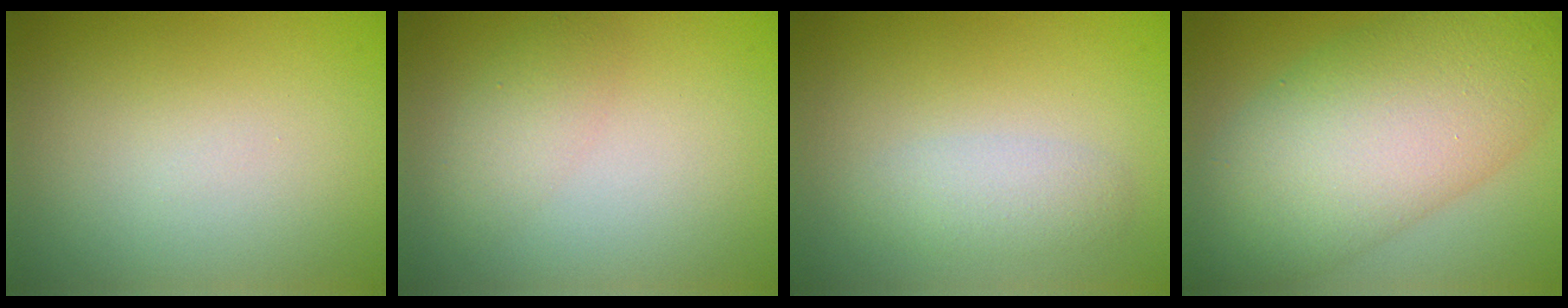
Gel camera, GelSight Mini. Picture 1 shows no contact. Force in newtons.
{"total": 1.9, "press": 1.9, "slide": 0.1}
{"total": 2.1, "press": 2.1, "slide": 0.2}
{"total": 12.3, "press": 12.2, "slide": 0.4}